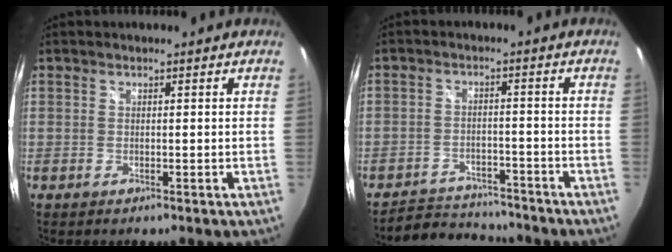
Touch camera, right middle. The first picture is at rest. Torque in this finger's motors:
{"motor_torque": [0.31, -0.60, -0.13, -0.03]}